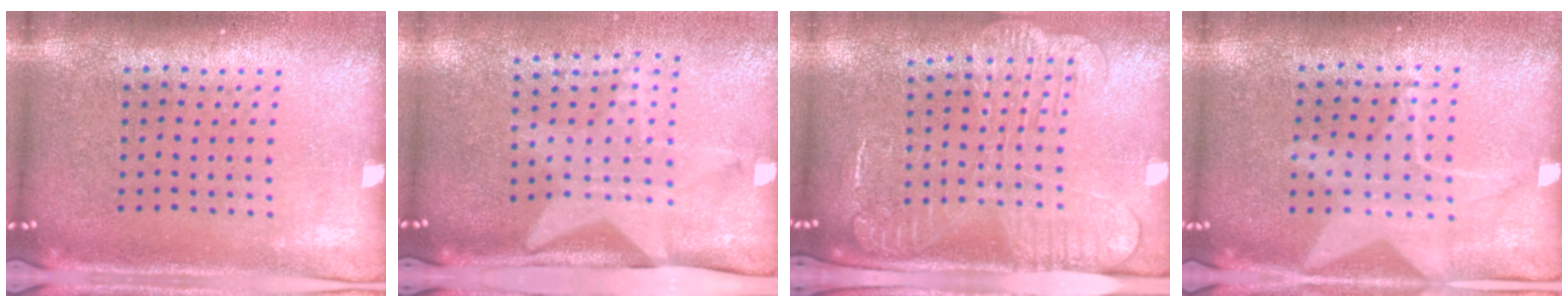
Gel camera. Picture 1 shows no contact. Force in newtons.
{"total": 2.0, "press": 1.5, "slide": 1.4}
{"total": 2.5, "press": 2.1, "slide": 1.4}
{"total": 1.4, "press": 1.4, "slide": 0.4}